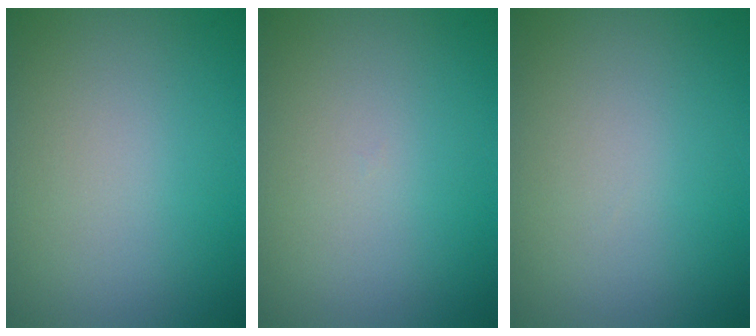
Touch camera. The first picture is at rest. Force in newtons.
{"total": 0.0}
{"total": 0.0}